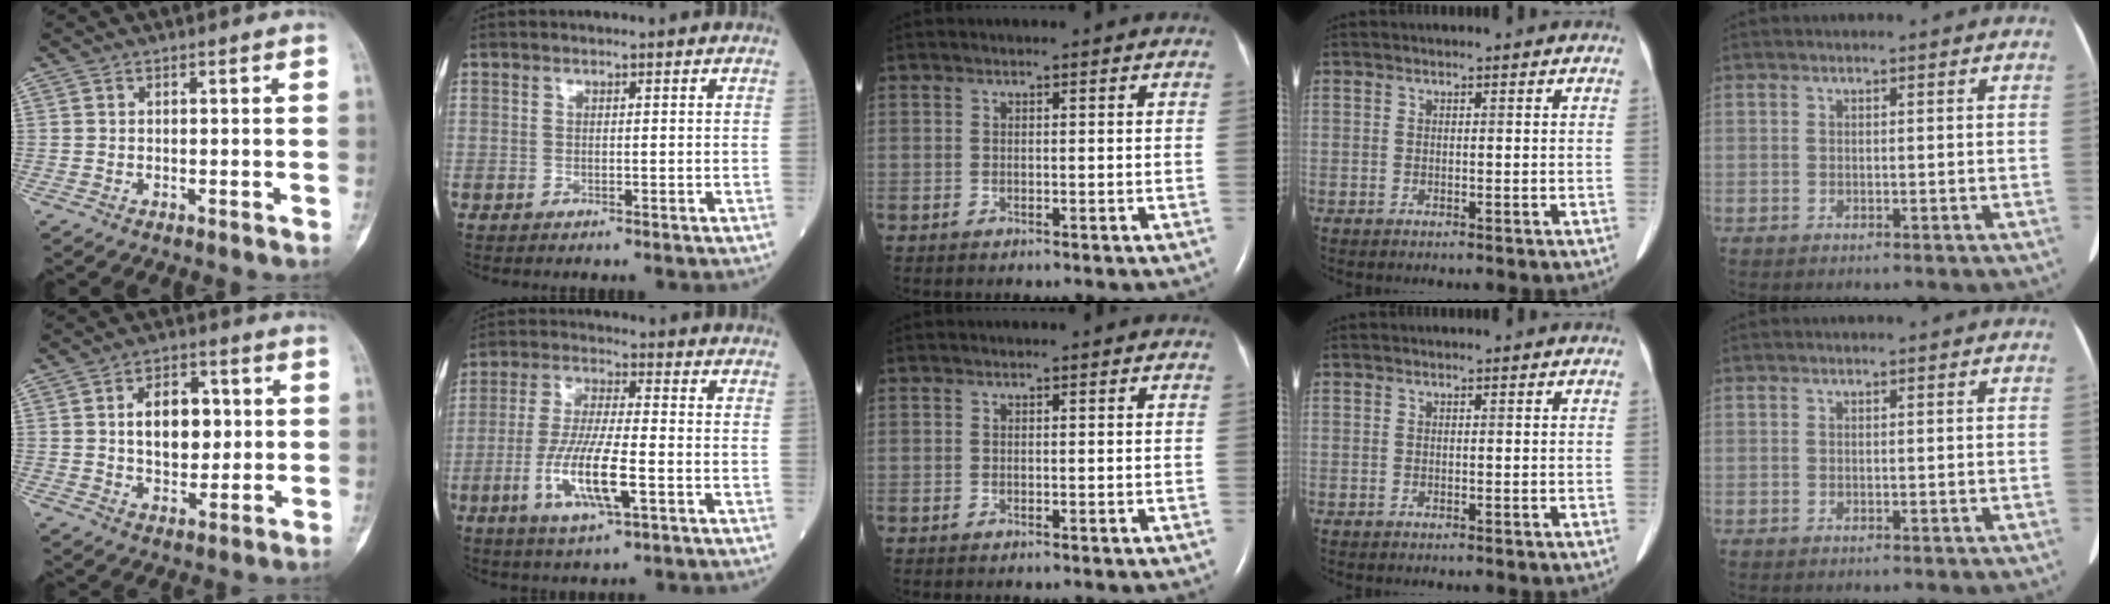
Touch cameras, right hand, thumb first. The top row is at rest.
{"thumb": {"total": 10.6, "force": [1.3, 6.9, 7.9], "torque": [-0.089, 0.000, 0.024]}, "index": {"total": 10.9, "force": [-3.5, 1.7, 10.1], "torque": [-0.199, -0.010, -0.066]}}